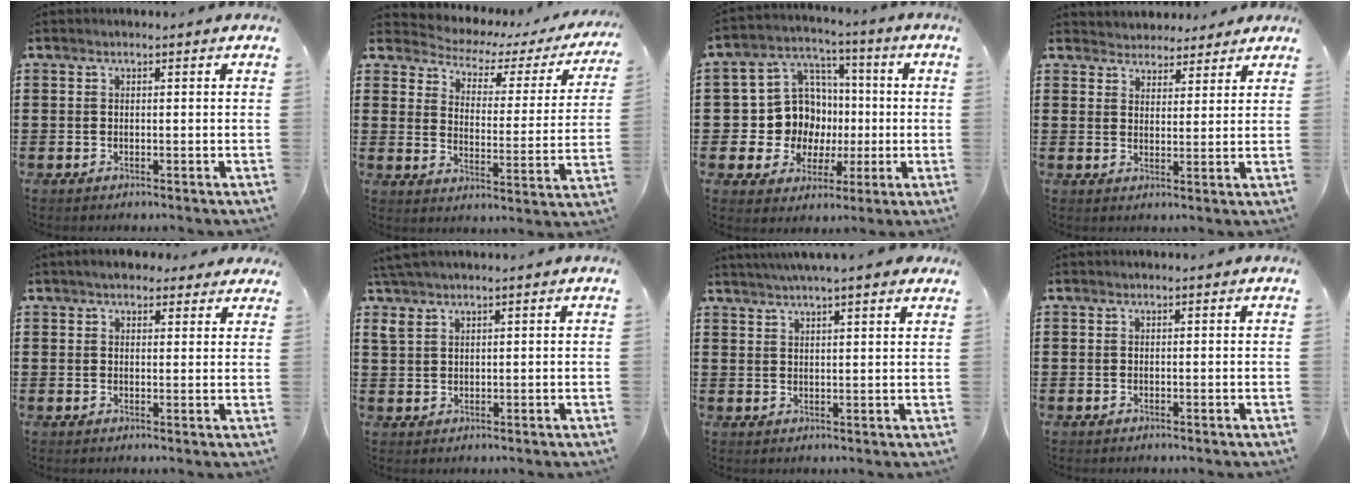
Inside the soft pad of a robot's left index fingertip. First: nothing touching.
{"total": 2.5, "force": [2.1, 1.2, 0.8], "torque": [-0.036, -0.019, 0.023]}
{"total": 10.9, "force": [0.2, 10.4, 3.2], "torque": [-0.107, -0.002, 0.017]}
{"total": 3.5, "force": [3.2, 1.3, -0.3], "torque": [-0.009, -0.008, 0.060]}
{"total": 3.5, "force": [2.9, 1.5, 1.2], "torque": [-0.034, 0.003, 0.053]}
{"total": 2.8, "force": [2.1, 0.9, 1.7], "torque": [-0.040, 0.003, 0.041]}
{"total": 3.7, "force": [3.2, -0.3, 1.7], "torque": [-0.043, -0.007, 0.057]}
{"total": 0.0}